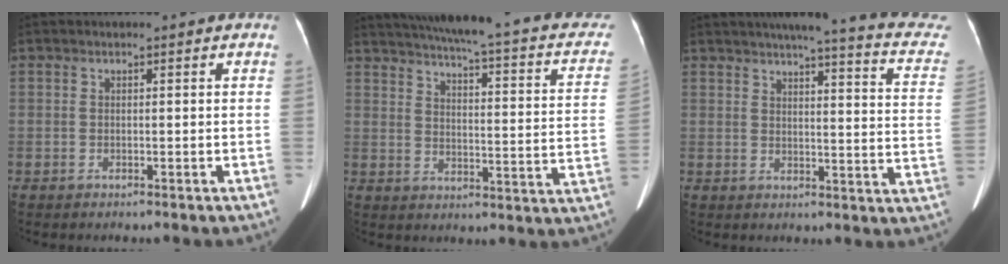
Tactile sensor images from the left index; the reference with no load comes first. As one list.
[{"total": 24.4, "force": [18.9, 4.5, 14.7], "torque": [-0.212, -0.008, 0.217]}, {"total": 20.7, "force": [17.8, 1.4, 10.5], "torque": [-0.130, -0.039, 0.190]}]